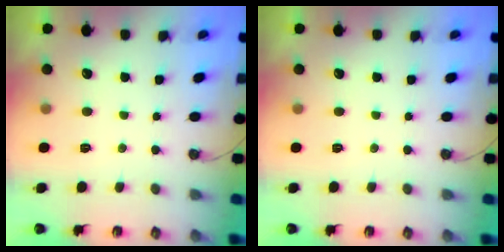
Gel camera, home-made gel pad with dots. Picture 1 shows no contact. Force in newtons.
{"total": 0.0}